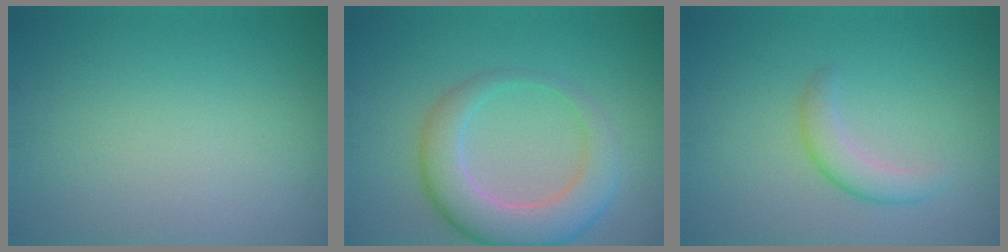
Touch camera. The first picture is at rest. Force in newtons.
{"total": 6.1, "press": 6.1, "slide": 0.7}
{"total": 2.3, "press": 2.3, "slide": 0.1}